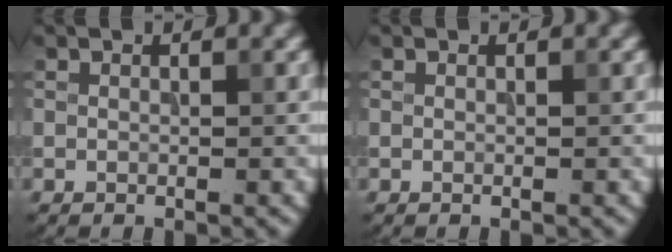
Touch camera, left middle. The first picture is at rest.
{"total": 0.0}